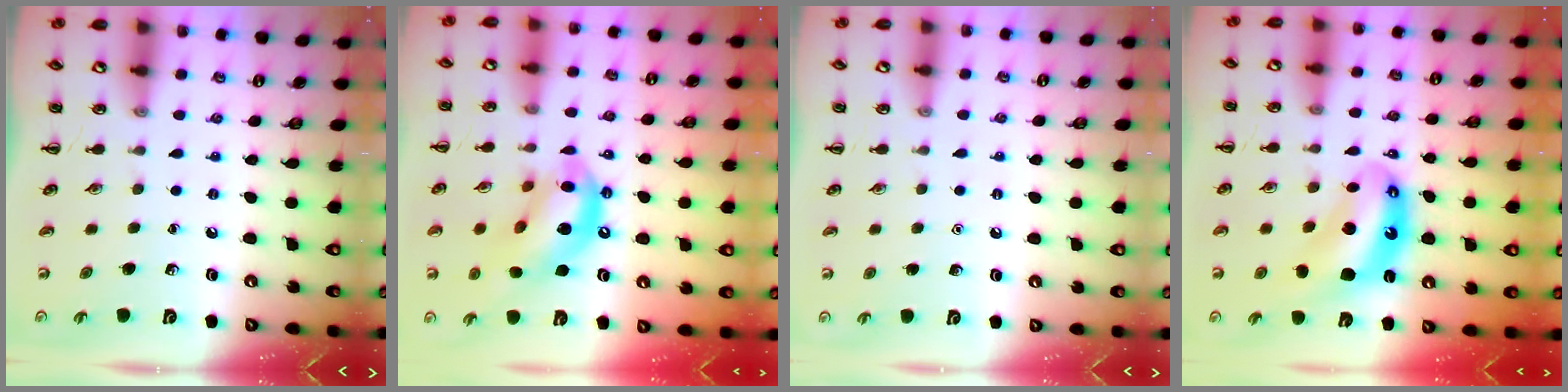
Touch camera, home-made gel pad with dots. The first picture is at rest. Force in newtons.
{"total": 14.2, "press": 13.7, "slide": 3.7}
{"total": 1.6, "press": 1.6, "slide": 0.1}
{"total": 10.6, "press": 10.3, "slide": 2.5}